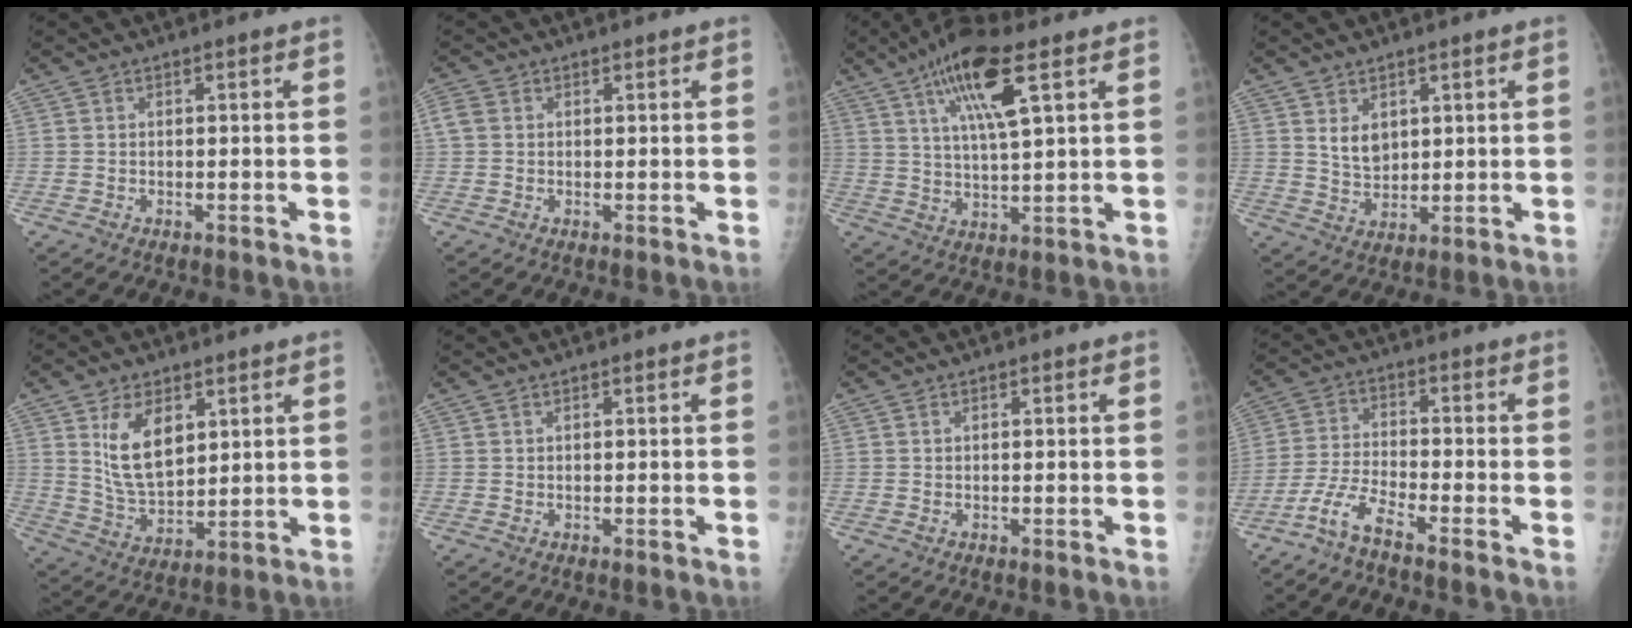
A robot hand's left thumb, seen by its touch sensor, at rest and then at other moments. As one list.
[{"total": 2.5, "force": [0.7, 2.0, 1.3], "torque": [-0.033, 0.006, 0.013]}, {"total": 12.3, "force": [5.8, 2.8, 10.5], "torque": [-0.193, -0.014, 0.104]}, {"total": 4.8, "force": [2.0, 3.2, 3.0], "torque": [-0.038, -0.021, 0.046]}, {"total": 10.8, "force": [4.3, 6.2, 7.8], "torque": [-0.115, -0.028, 0.094]}, {"total": 0.0}, {"total": 0.0}, {"total": 5.6, "force": [-4.5, 0.2, 3.2], "torque": [-0.082, 0.016, -0.101]}]